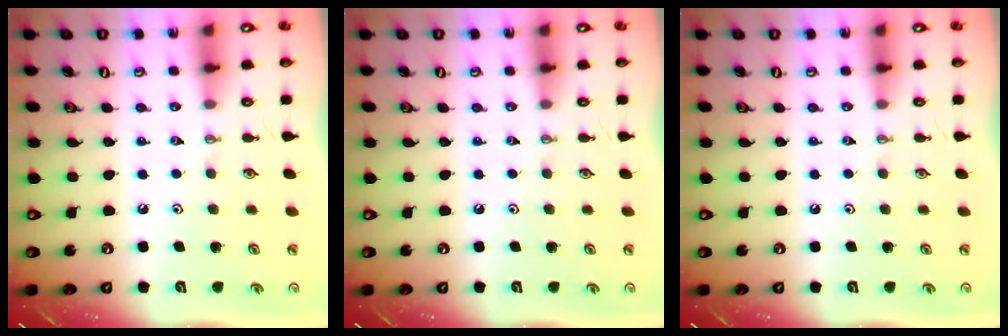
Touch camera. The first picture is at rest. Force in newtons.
{"total": 0.0}
{"total": 0.0}